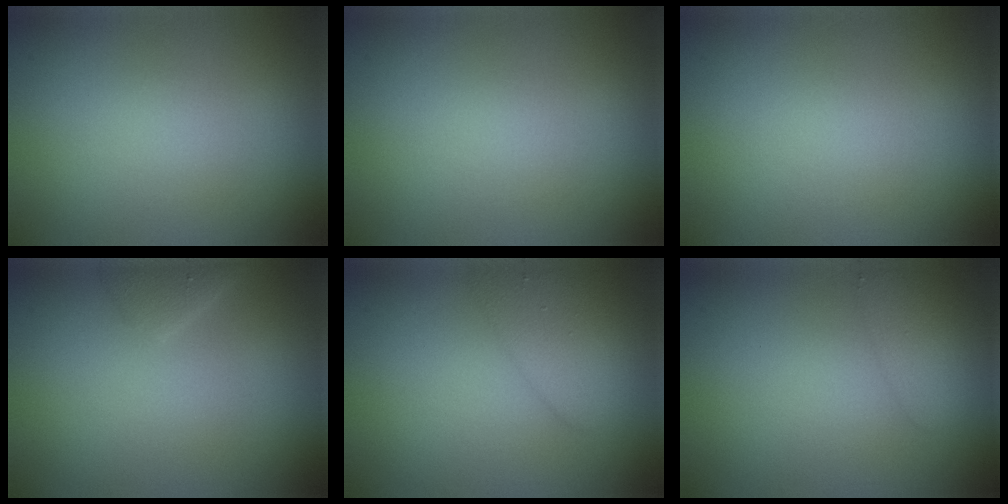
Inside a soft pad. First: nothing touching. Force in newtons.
{"total": 0.0}
{"total": 0.0}
{"total": 1.6, "press": 1.6, "slide": 0.2}
{"total": 3.0, "press": 3.0, "slide": 0.1}
{"total": 1.9, "press": 1.9, "slide": 0.1}